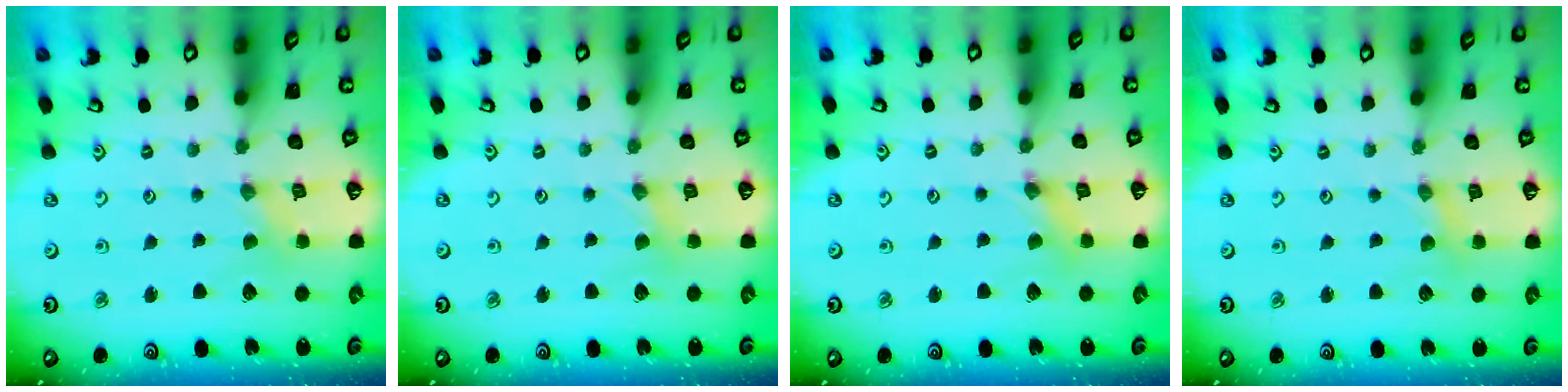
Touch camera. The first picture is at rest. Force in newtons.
{"total": 2.5, "press": 2.5, "slide": 0.4}
{"total": 1.2, "press": 1.1, "slide": 0.2}
{"total": 0.8, "press": 0.8, "slide": 0.2}